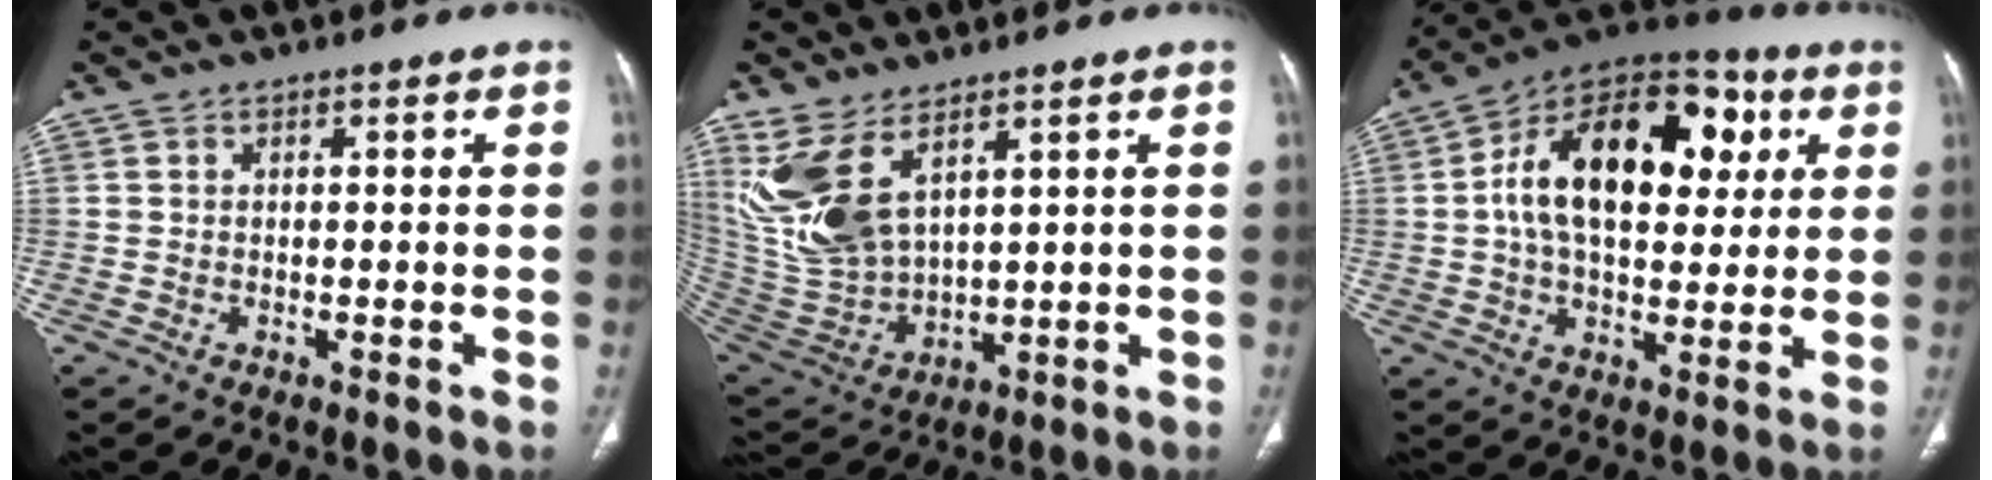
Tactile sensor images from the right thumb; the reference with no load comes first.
{"total": 13.4, "force": [6.8, 6.5, 9.5], "torque": [-0.200, -0.032, 0.166]}
{"total": 22.5, "force": [4.6, 13.5, 17.4], "torque": [-0.251, 0.017, 0.062]}